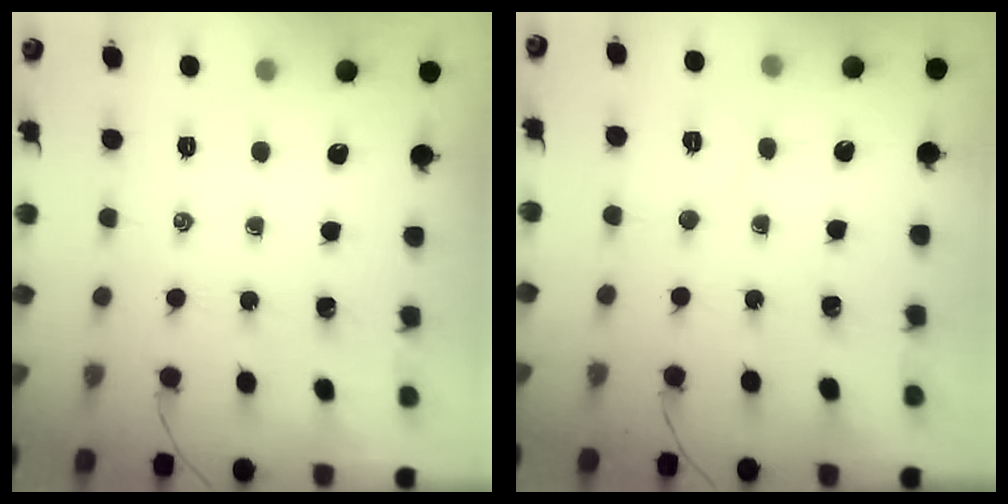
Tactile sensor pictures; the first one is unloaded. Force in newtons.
{"total": 5.1, "press": 5.0, "slide": 0.9}